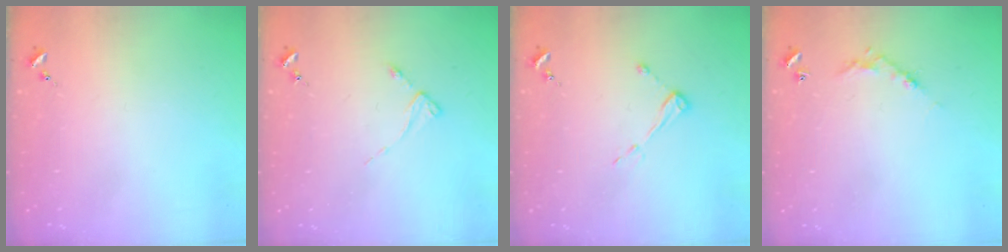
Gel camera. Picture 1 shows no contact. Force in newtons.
{"total": 2.8, "press": 2.8, "slide": 0.3}
{"total": 4.2, "press": 4.2, "slide": 0.6}
{"total": 5.2, "press": 5.2, "slide": 0.3}